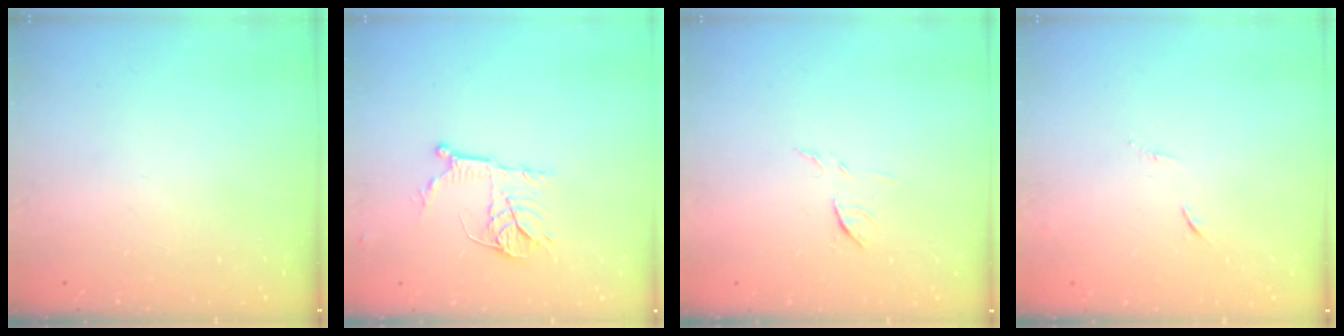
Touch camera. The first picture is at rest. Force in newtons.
{"total": 11.2, "press": 11.1, "slide": 0.7}
{"total": 6.7, "press": 6.7, "slide": 0.5}
{"total": 5.4, "press": 5.3, "slide": 0.7}